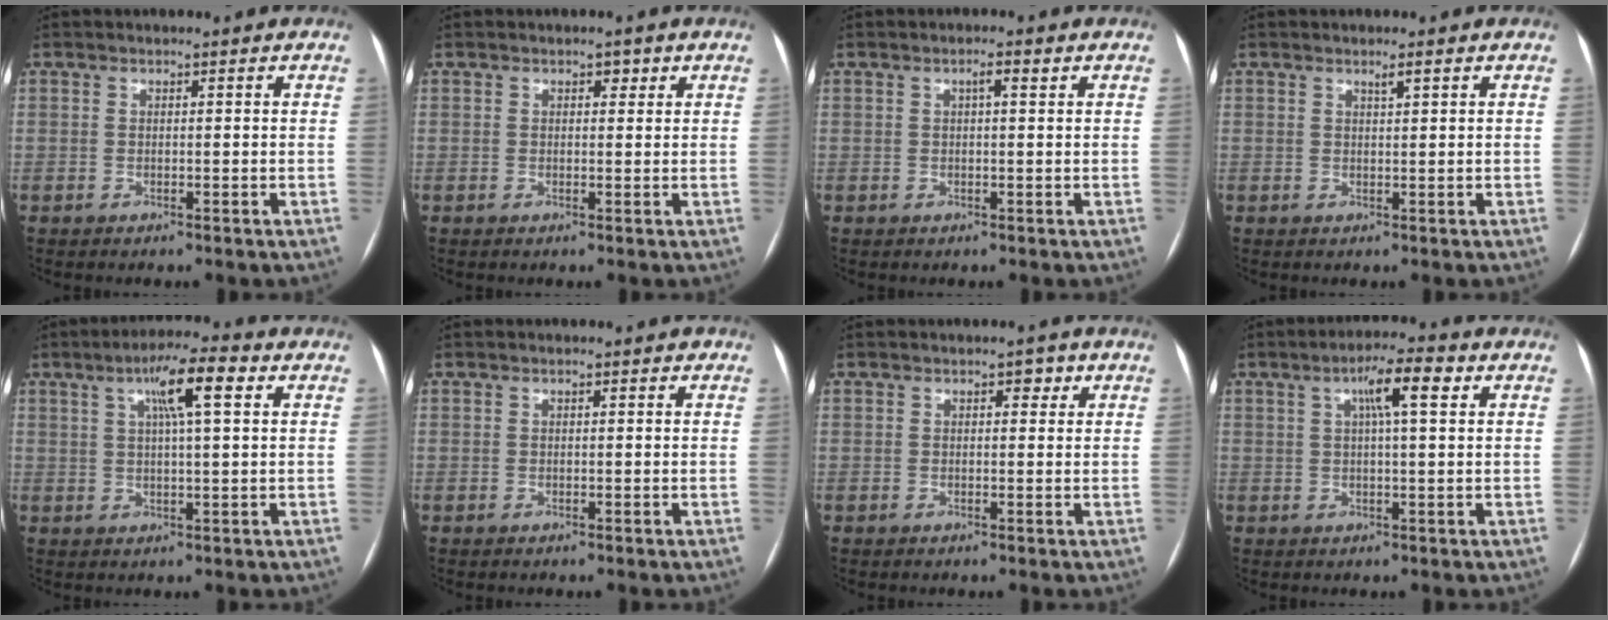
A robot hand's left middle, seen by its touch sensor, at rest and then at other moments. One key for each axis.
{"total": 1.3, "fx": 0.7, "fy": 0.8, "fz": 0.7, "tx": -0.006, "ty": 0.003, "tz": 0.008}
{"total": 1.5, "fx": 0.6, "fy": 0.2, "fz": 1.4, "tx": -0.024, "ty": 0.007, "tz": 0.009}
{"total": 1.0, "fx": 0.7, "fy": 0.0, "fz": 0.8, "tx": -0.015, "ty": 0.001, "tz": 0.013}
{"total": 8.0, "fx": 3.0, "fy": 0.8, "fz": 7.3, "tx": -0.129, "ty": 0.016, "tz": 0.047}
{"total": 0.7, "fx": 0.2, "fy": 0.4, "fz": 0.5, "tx": -0.005, "ty": 0.002, "tz": 0.000}
{"total": 1.5, "fx": 0.7, "fy": 0.8, "fz": 1.0, "tx": -0.010, "ty": 0.009, "tz": 0.007}
{"total": 6.5, "fx": 2.4, "fy": 0.8, "fz": 6.0, "tx": -0.104, "ty": 0.016, "tz": 0.036}